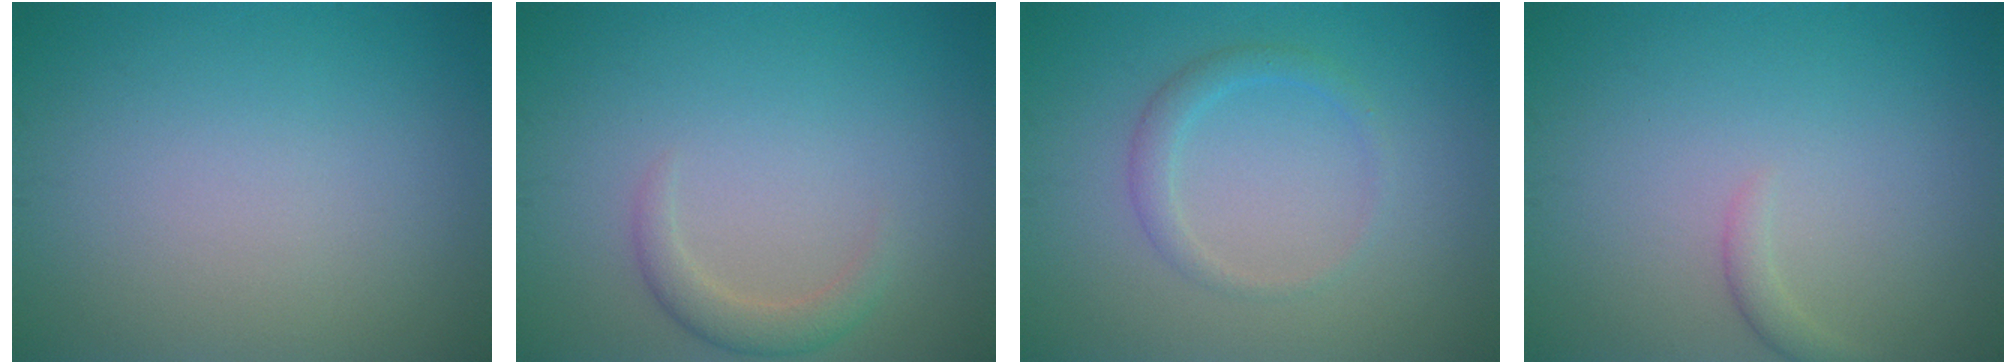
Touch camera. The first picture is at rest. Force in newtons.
{"total": 1.9, "press": 1.9, "slide": 0.1}
{"total": 1.8, "press": 1.8, "slide": 0.1}
{"total": 1.1, "press": 1.1, "slide": 0.2}